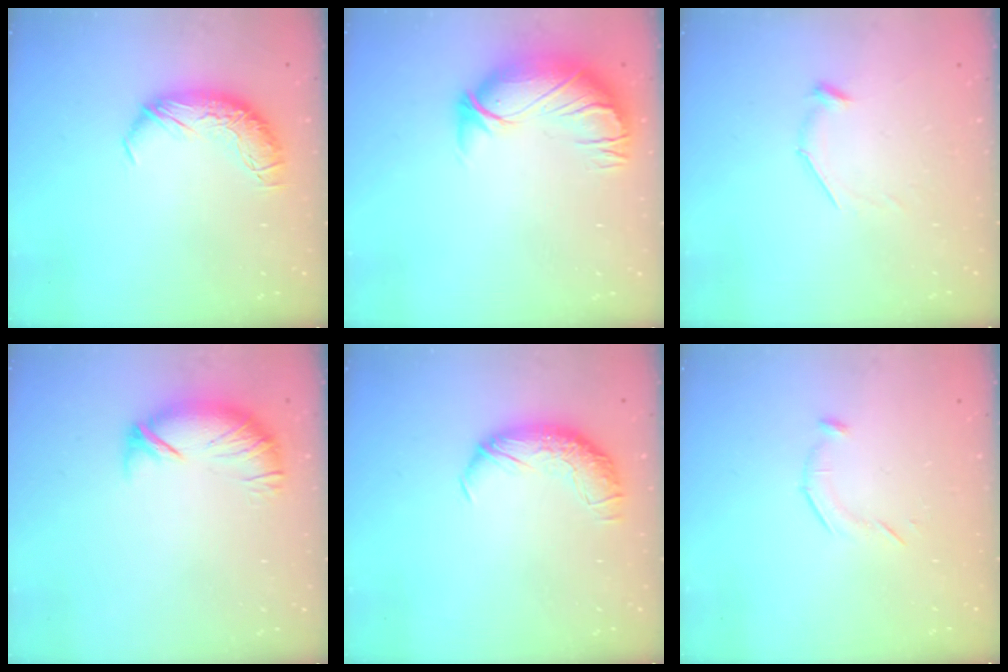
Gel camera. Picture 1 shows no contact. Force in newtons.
{"total": 2.8, "press": 0.3, "slide": 2.8}
{"total": 6.0, "press": 6.0, "slide": 0.6}
{"total": 4.2, "press": 3.7, "slide": 2.0}
{"total": 1.6, "press": 0.6, "slide": 1.5}
{"total": 5.9, "press": 5.8, "slide": 1.1}